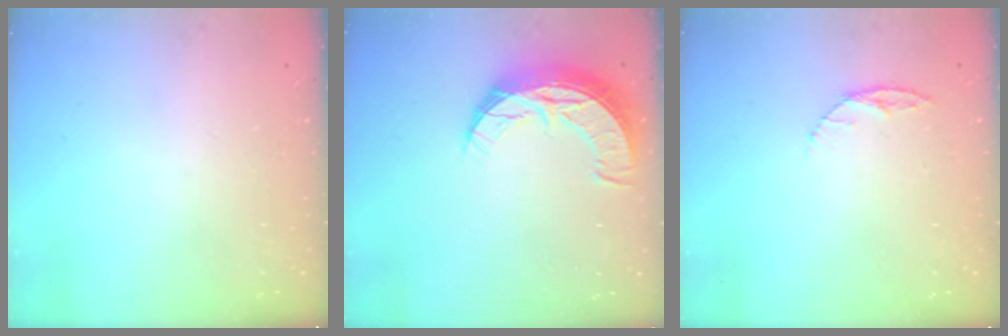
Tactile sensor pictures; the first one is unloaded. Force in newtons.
{"total": 10.6, "press": 10.6, "slide": 0.8}
{"total": 5.5, "press": 5.5, "slide": 0.7}